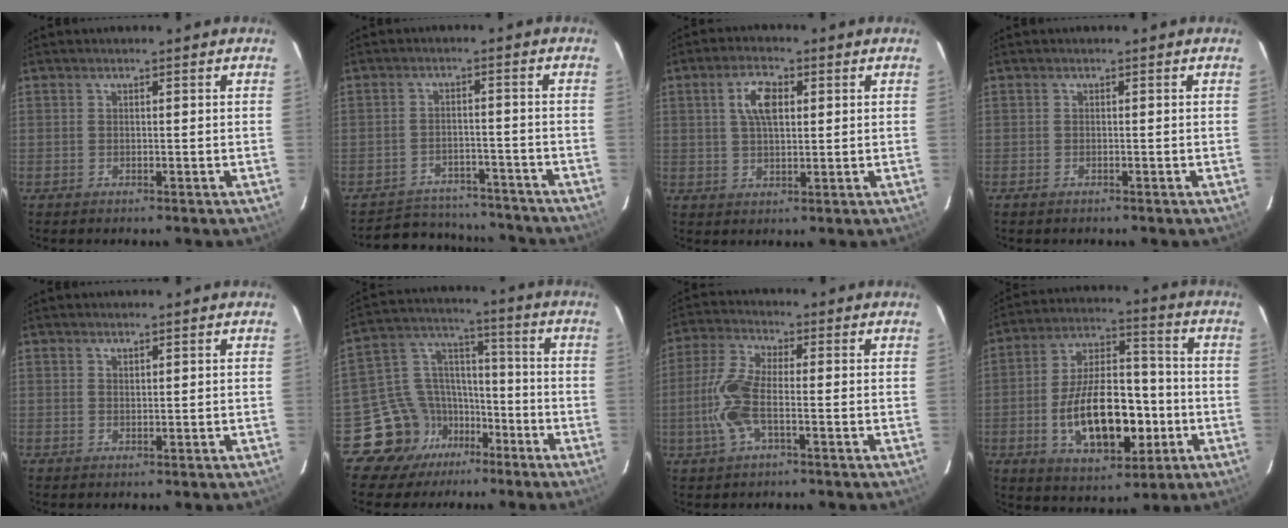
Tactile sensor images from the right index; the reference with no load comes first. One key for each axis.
{"total": 14.3, "fx": -13.0, "fy": 4.9, "fz": 3.4, "tx": -0.081, "ty": 0.024, "tz": -0.166}
{"total": 6.0, "fx": 1.8, "fy": 2.8, "fz": 5.0, "tx": -0.092, "ty": 0.012, "tz": 0.034}
{"total": 0.5, "fx": -0.4, "fy": 0.2, "fz": 0.2, "tx": -0.003, "ty": 0.000, "tz": -0.009}
{"total": 0.7, "fx": 0.6, "fy": 0.2, "fz": 0.1, "tx": -0.001, "ty": 0.001, "tz": 0.013}
{"total": 12.8, "fx": -8.4, "fy": 9.4, "fz": 2.1, "tx": -0.062, "ty": 0.059, "tz": -0.138}
{"total": 9.2, "fx": -2.1, "fy": 3.1, "fz": 8.4, "tx": -0.192, "ty": 0.003, "tz": -0.045}
{"total": 18.0, "fx": -4.6, "fy": 9.1, "fz": 14.8, "tx": -0.280, "ty": 0.012, "tz": -0.061}